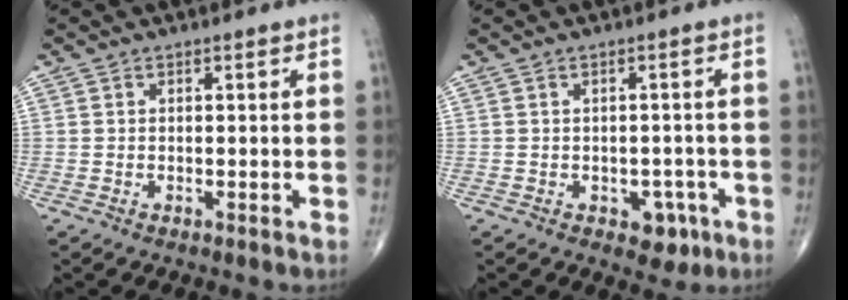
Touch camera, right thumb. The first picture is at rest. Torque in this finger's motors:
{"motor_torque": [0.94, 0.87, 0.18, -0.40, -0.01]}